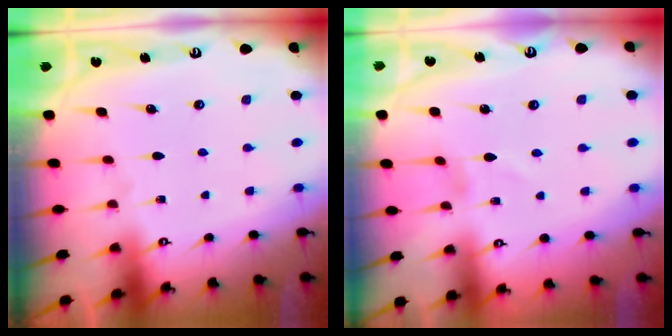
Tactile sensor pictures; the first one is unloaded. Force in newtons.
{"total": 0.9, "press": 0.8, "slide": 0.1}